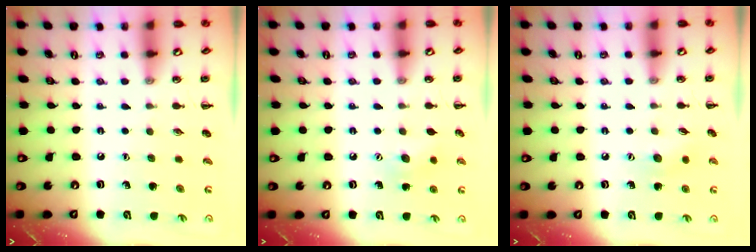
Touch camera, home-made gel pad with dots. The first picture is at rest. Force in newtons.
{"total": 7.6, "press": 7.4, "slide": 1.9}
{"total": 5.9, "press": 5.8, "slide": 1.1}